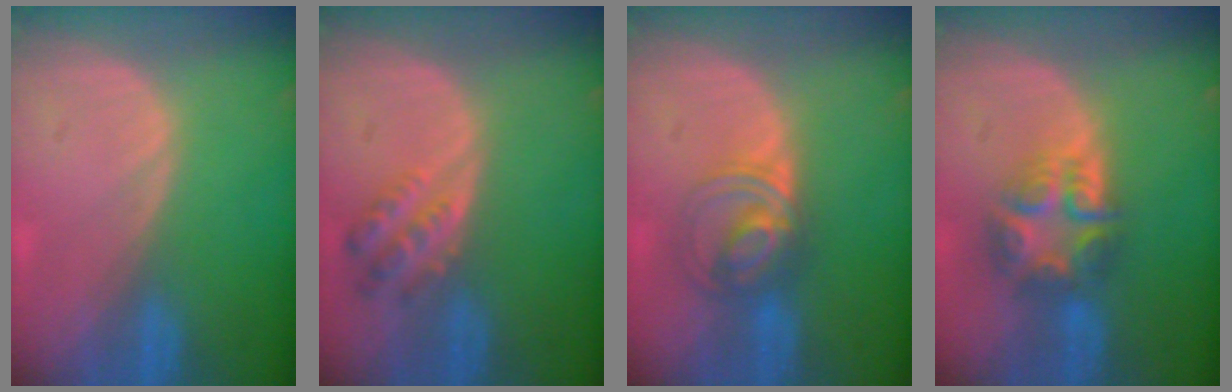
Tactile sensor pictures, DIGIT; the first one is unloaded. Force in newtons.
{"total": 4.4, "press": 4.3, "slide": 0.9}
{"total": 5.8, "press": 5.7, "slide": 0.5}
{"total": 7.8, "press": 6.7, "slide": 4.1}